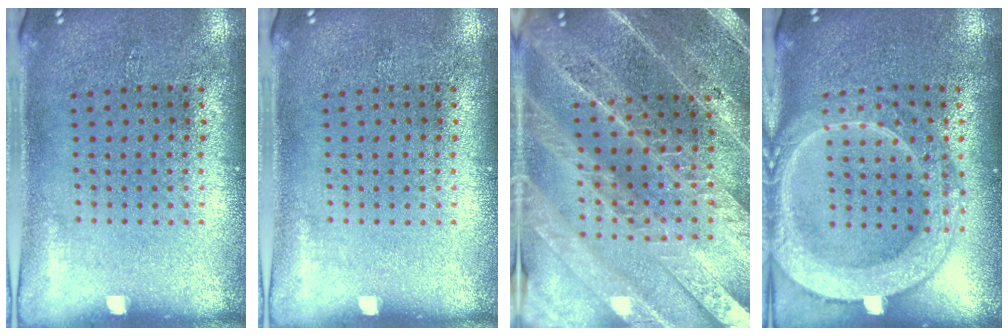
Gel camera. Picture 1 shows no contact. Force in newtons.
{"total": 0.0}
{"total": 4.6, "press": 4.1, "slide": 2.2}
{"total": 4.0, "press": 4.0, "slide": 0.4}